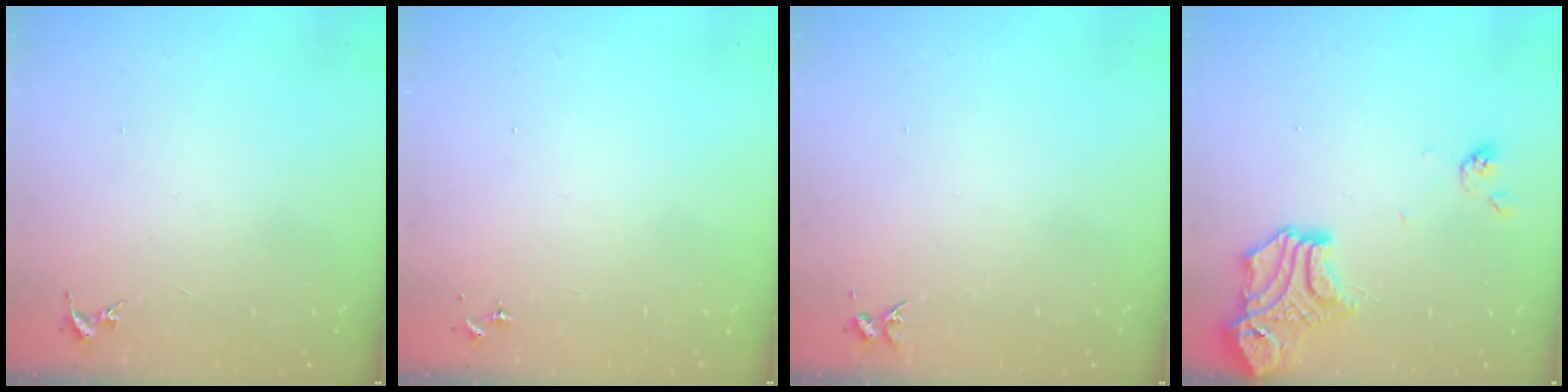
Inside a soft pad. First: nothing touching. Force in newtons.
{"total": 0.0}
{"total": 3.3, "press": 3.3, "slide": 0.4}
{"total": 15.8, "press": 15.8, "slide": 1.5}